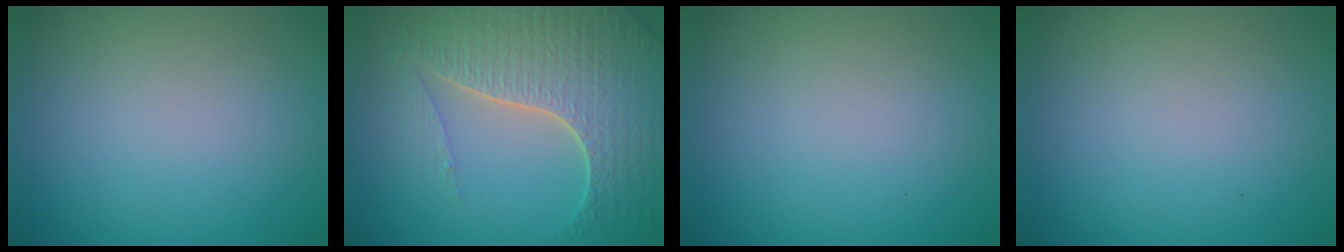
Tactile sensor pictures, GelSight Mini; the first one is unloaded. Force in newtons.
{"total": 7.4, "press": 5.5, "slide": 5.0}
{"total": 0.0}
{"total": 0.0}